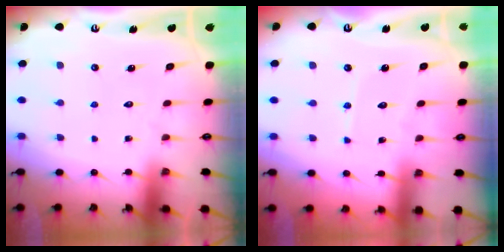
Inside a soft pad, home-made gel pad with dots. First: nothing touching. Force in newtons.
{"total": 3.2, "press": 3.2, "slide": 0.1}